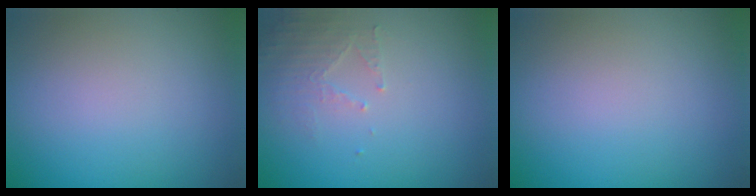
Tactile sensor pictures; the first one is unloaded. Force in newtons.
{"total": 2.0, "press": 1.9, "slide": 0.3}
{"total": 0.0}